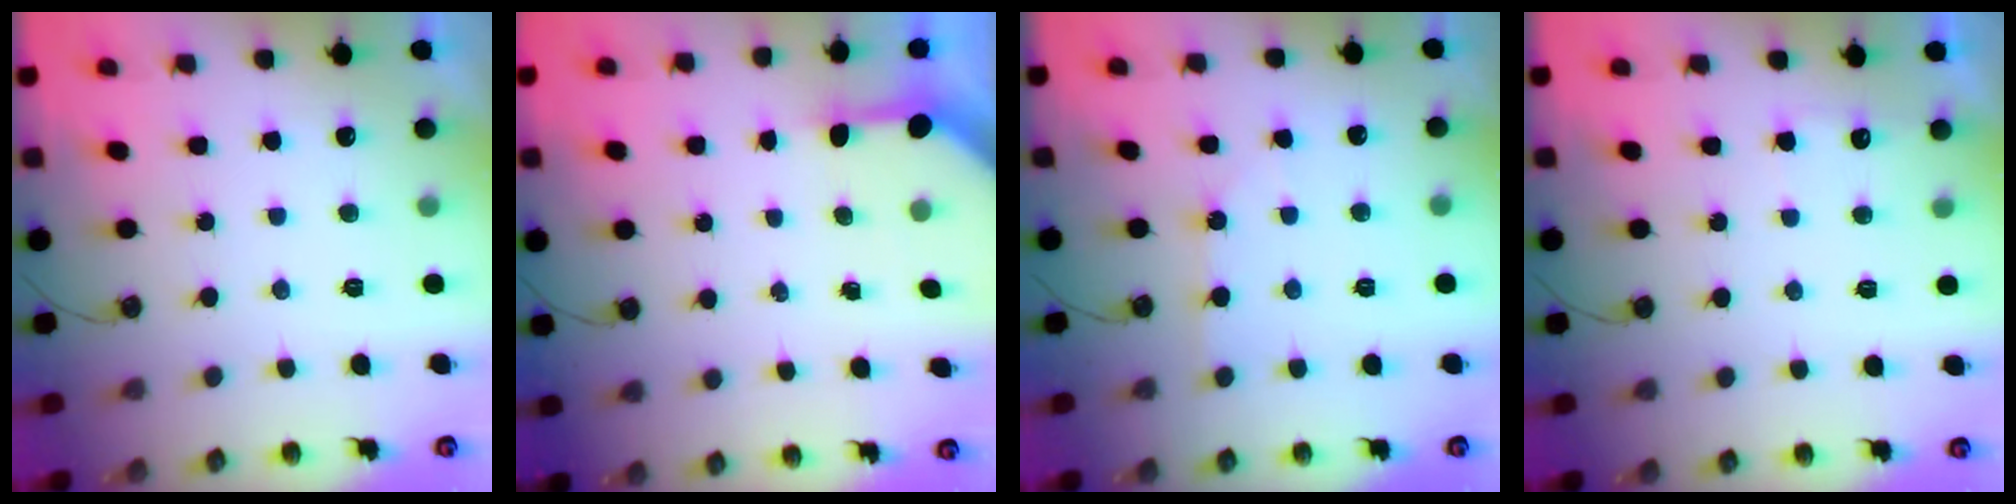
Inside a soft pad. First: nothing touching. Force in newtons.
{"total": 3.3, "press": 3.3, "slide": 0.3}
{"total": 2.9, "press": 2.8, "slide": 0.6}
{"total": 4.2, "press": 4.1, "slide": 0.6}